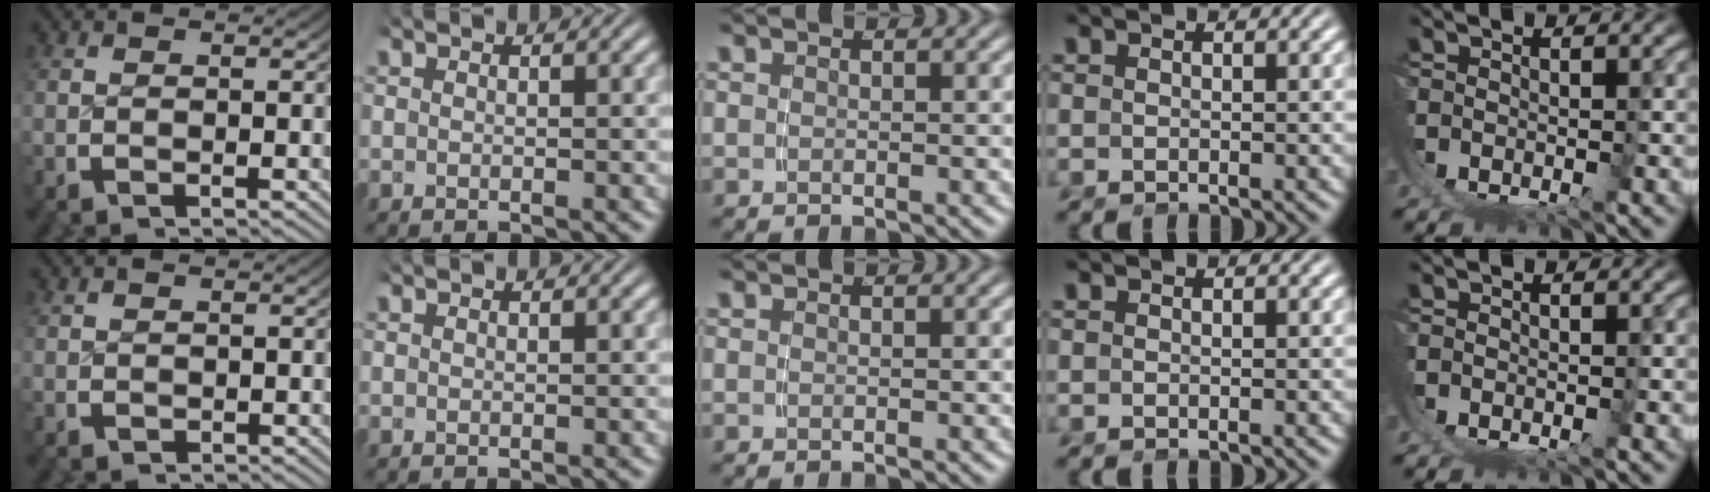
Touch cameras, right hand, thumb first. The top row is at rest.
{"thumb": {"total": 0.6, "force": [0.1, 0.0, -0.5], "torque": [0.011, 0.001, 0.002]}}